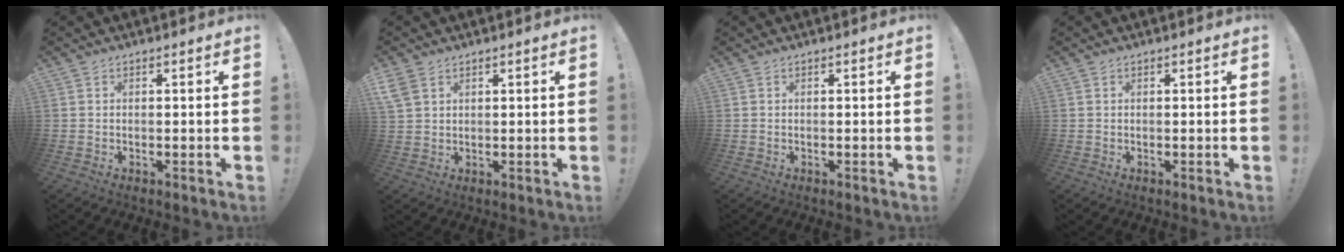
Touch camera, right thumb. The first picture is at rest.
{"total": 4.6, "force": [2.7, 2.8, 2.5], "torque": [-0.043, -0.006, 0.055]}
{"total": 0.0}
{"total": 0.0}